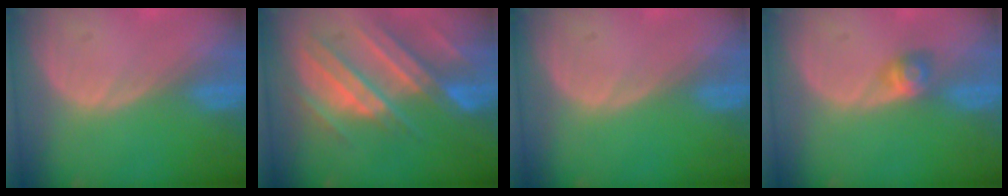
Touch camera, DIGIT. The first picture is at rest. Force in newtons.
{"total": 11.0, "press": 9.8, "slide": 5.0}
{"total": 0.0}
{"total": 2.8, "press": 2.6, "slide": 1.2}